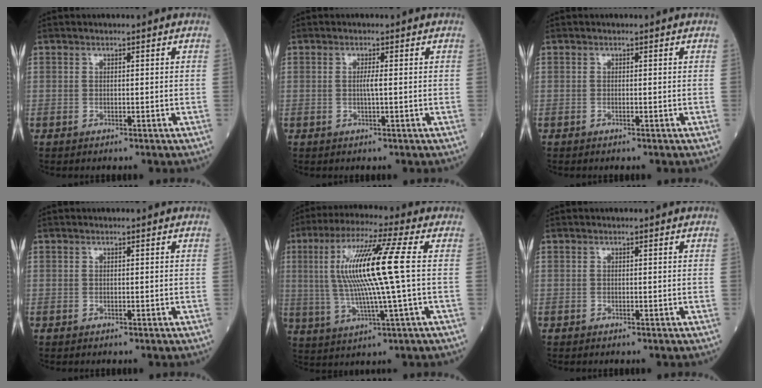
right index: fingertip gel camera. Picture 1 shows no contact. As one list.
[{"total": 1.3, "force": [0.0, -0.2, 1.3], "torque": [-0.027, -0.001, -0.002]}, {"total": 0.0}, {"total": 0.0}, {"total": 14.2, "force": [1.8, -0.6, 14.1], "torque": [-0.285, 0.011, 0.028]}, {"total": 0.0}]